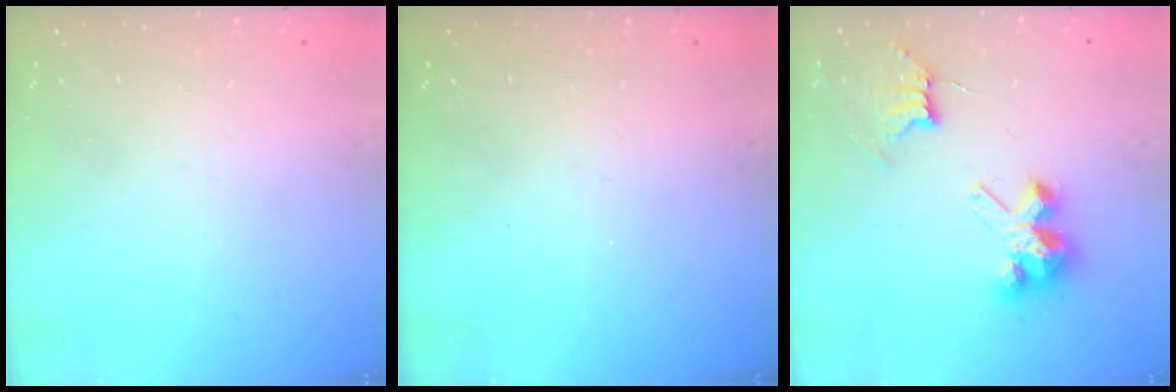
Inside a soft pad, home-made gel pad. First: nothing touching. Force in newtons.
{"total": 0.0}
{"total": 7.8, "press": 7.8, "slide": 0.6}